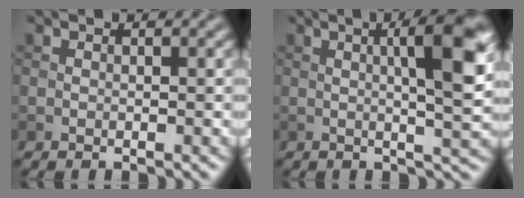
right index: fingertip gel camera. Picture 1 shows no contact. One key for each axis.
{"total": 8.1, "fx": 1.6, "fy": 1.7, "fz": 7.8, "tx": -0.096, "ty": 0.012, "tz": 0.023}